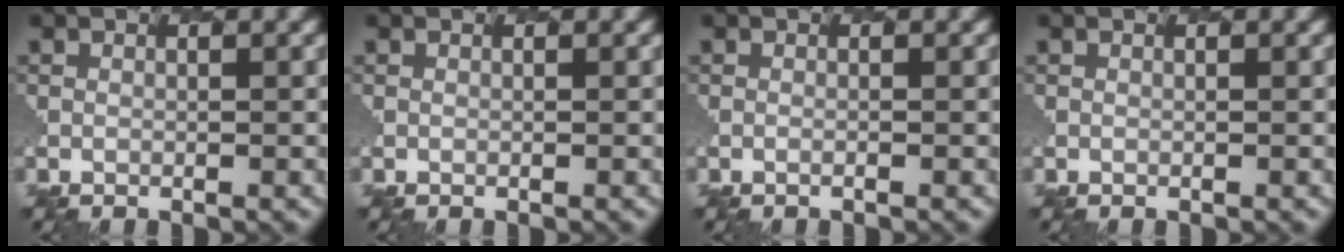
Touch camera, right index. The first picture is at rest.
{"total": 0.0}
{"total": 0.0}
{"total": 0.0}